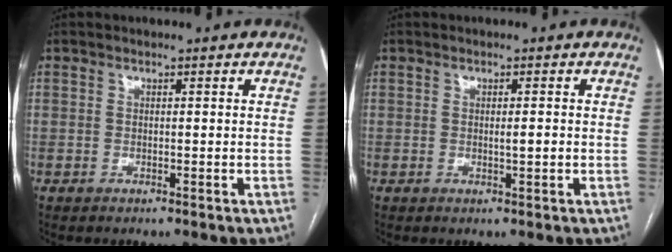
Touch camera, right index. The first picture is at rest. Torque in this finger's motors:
{"motor_torque": [0.51, 0.04, 0.16, 0.04]}